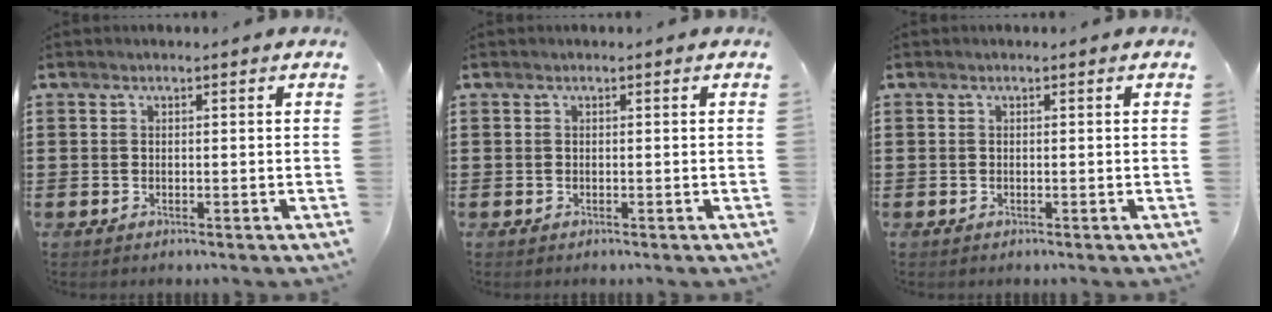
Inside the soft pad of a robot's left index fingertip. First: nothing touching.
{"total": 0.0}
{"total": 0.0}